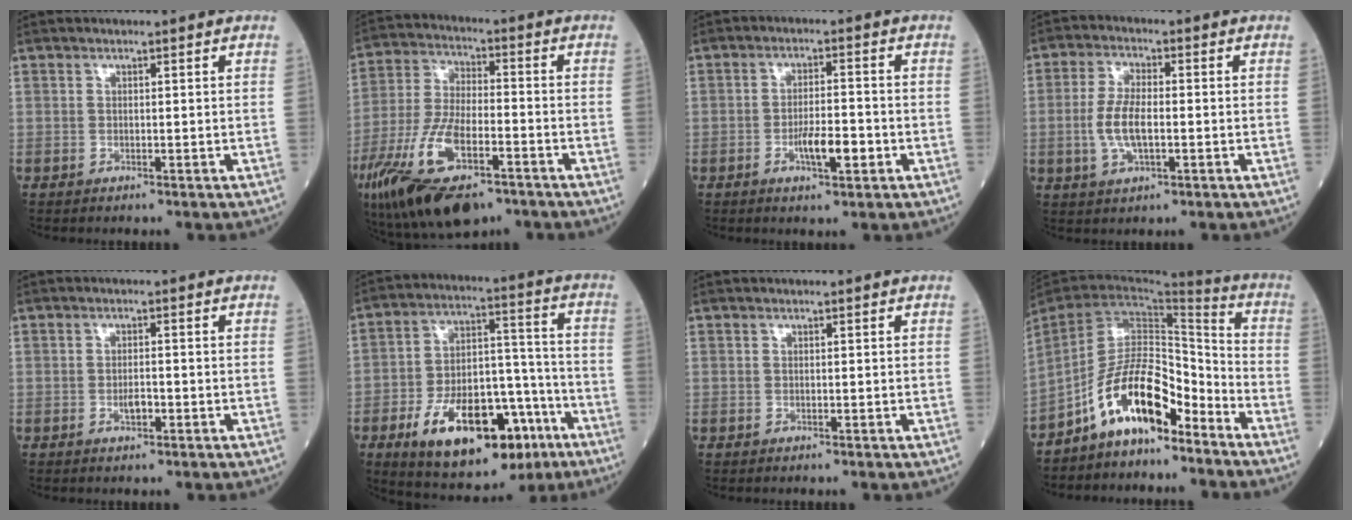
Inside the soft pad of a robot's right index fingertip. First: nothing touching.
{"total": 18.6, "force": [-10.2, 6.5, 14.2], "torque": [-0.313, -0.031, -0.182]}
{"total": 5.5, "force": [-1.9, 1.2, 5.0], "torque": [-0.087, -0.001, -0.030]}
{"total": 6.9, "force": [-1.0, 2.6, 6.3], "torque": [-0.134, 0.003, -0.020]}
{"total": 2.1, "force": [-0.7, 0.7, 1.9], "torque": [-0.034, 0.001, -0.010]}
{"total": 19.9, "force": [-10.0, 9.1, 14.7], "torque": [-0.242, 0.018, -0.151]}
{"total": 0.0}
{"total": 11.8, "force": [-7.8, 4.3, 7.7], "torque": [-0.148, 0.025, -0.147]}